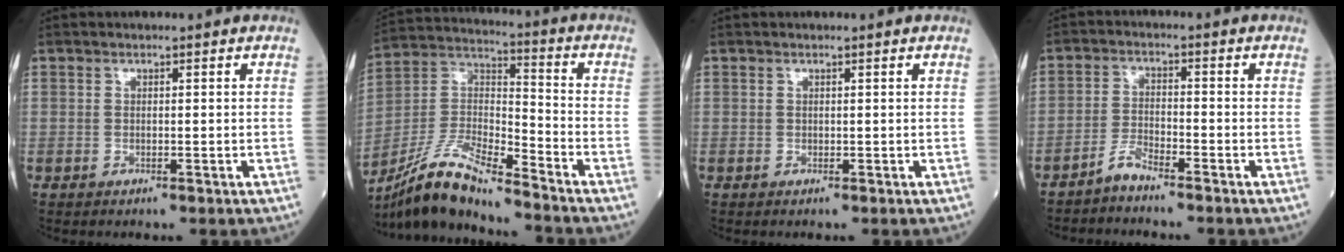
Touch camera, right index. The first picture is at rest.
{"total": 14.5, "force": [-12.8, 0.6, 6.6], "torque": [-0.143, 0.007, -0.242]}
{"total": 0.0}
{"total": 3.3, "force": [-3.1, 0.1, 1.2], "torque": [-0.032, -0.009, -0.064]}